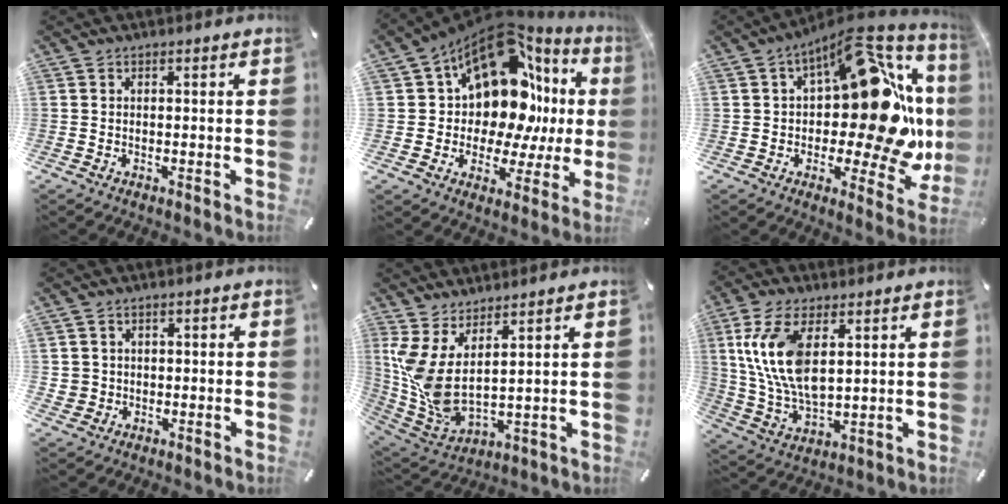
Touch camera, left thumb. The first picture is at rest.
{"total": 18.0, "force": [8.0, 10.9, 11.9], "torque": [-0.182, -0.080, 0.134]}
{"total": 25.9, "force": [3.2, 12.5, 22.4], "torque": [-0.312, -0.044, 0.059]}
{"total": 3.1, "force": [-0.1, 3.1, 0.1], "torque": [-0.007, 0.005, -0.002]}
{"total": 8.2, "force": [3.0, 3.4, 6.8], "torque": [-0.166, -0.055, 0.060]}
{"total": 13.7, "force": [4.4, 6.9, 10.9], "torque": [-0.261, -0.017, 0.075]}